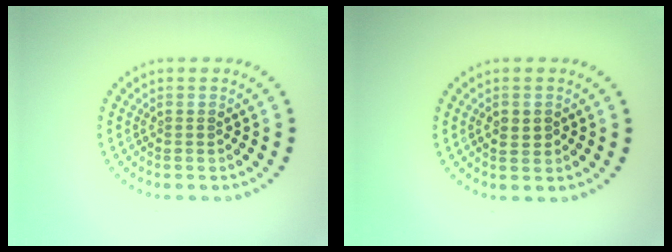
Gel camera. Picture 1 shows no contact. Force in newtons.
{"total": 1.6, "press": 1.6, "slide": 0.2}